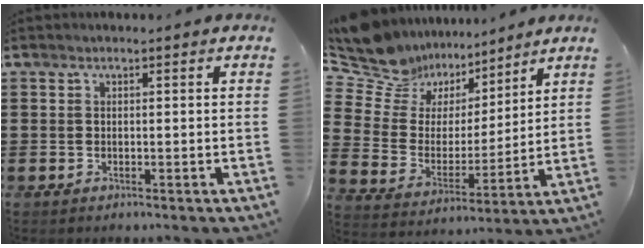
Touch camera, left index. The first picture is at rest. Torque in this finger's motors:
{"motor_torque": [2.14, 0.00, 0.31, 0.00]}